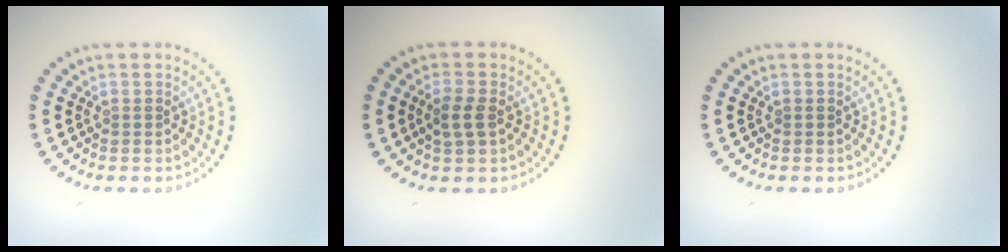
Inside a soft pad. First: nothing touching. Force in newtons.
{"total": 2.2, "press": 2.1, "slide": 0.4}
{"total": 0.0}